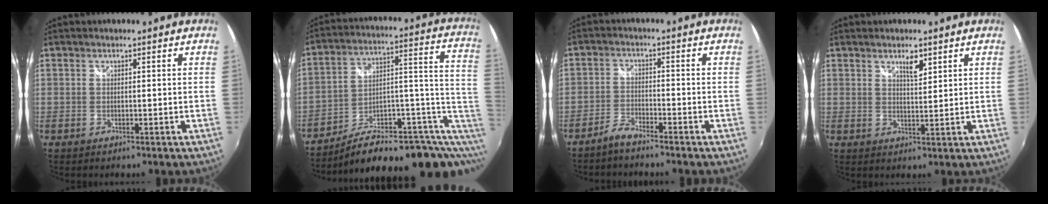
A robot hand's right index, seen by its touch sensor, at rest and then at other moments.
{"total": 18.8, "force": [-2.1, 8.9, 16.5], "torque": [-0.221, 0.029, -0.024]}
{"total": 3.3, "force": [-3.0, 0.2, 1.2], "torque": [-0.044, 0.001, -0.063]}
{"total": 3.1, "force": [2.1, 0.6, 2.1], "torque": [-0.032, 0.001, 0.035]}